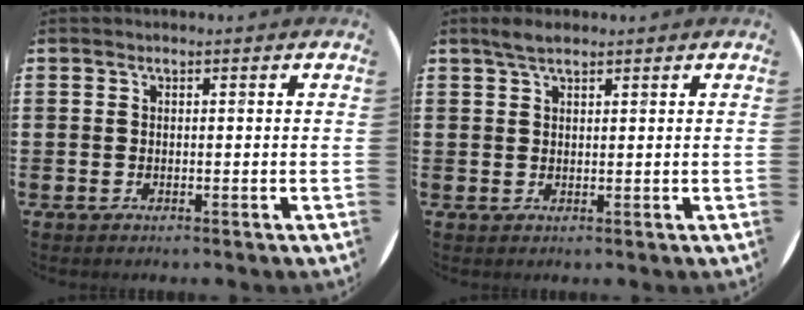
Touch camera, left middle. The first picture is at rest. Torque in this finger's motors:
{"motor_torque": [0.53, -0.55, 0.07, 0.01]}